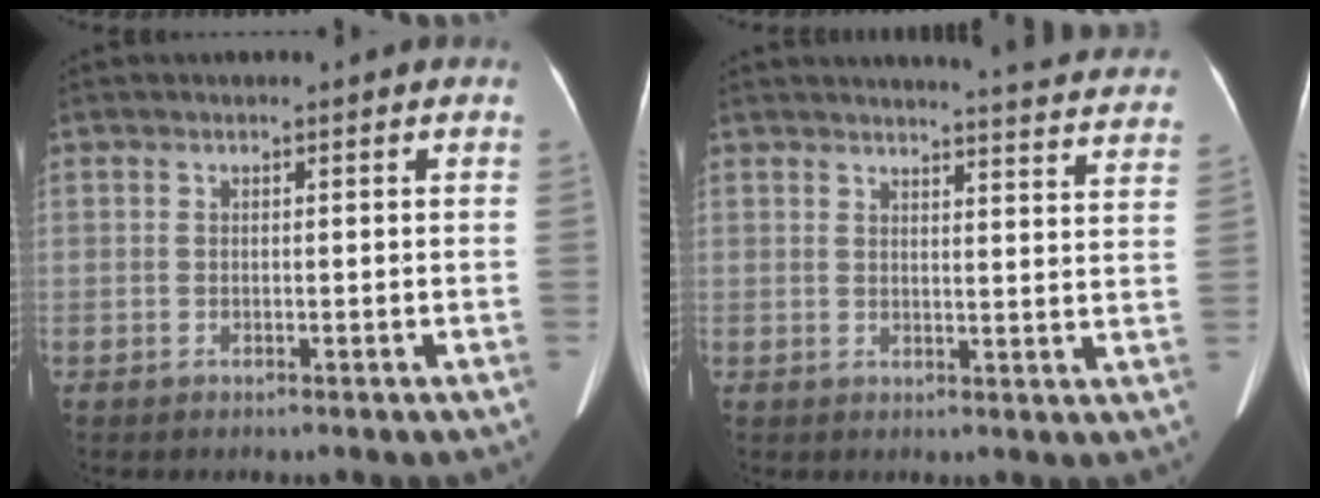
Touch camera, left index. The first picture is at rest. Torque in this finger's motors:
{"motor_torque": [0.49, -0.75, 0.16, 0.06]}